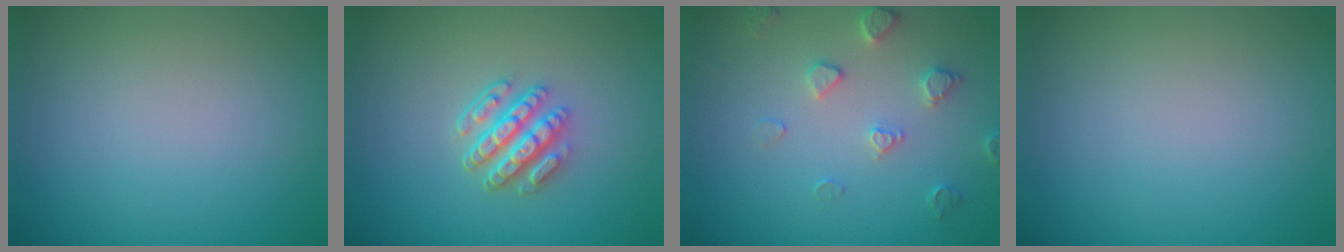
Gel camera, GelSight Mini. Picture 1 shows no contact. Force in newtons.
{"total": 4.2, "press": 3.4, "slide": 2.5}
{"total": 2.5, "press": 2.4, "slide": 0.5}
{"total": 0.0}